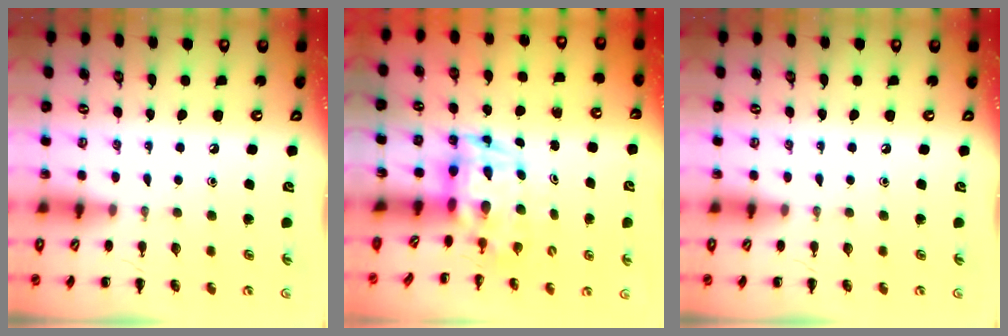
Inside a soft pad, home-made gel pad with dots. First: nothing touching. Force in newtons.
{"total": 4.0, "press": 3.9, "slide": 0.8}
{"total": 0.0}